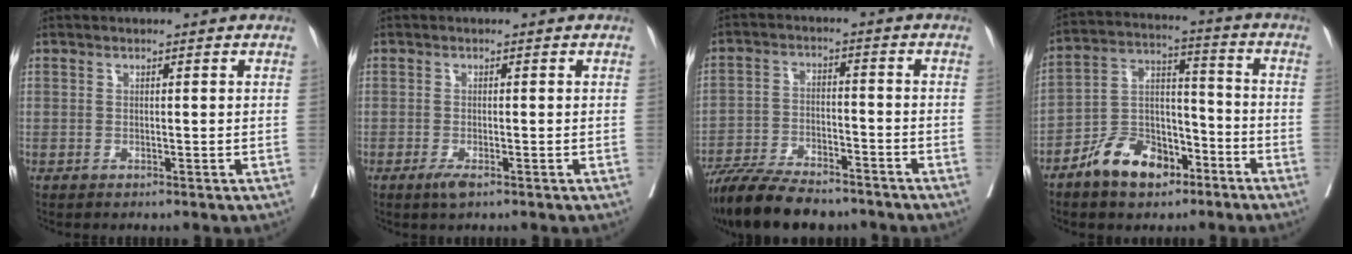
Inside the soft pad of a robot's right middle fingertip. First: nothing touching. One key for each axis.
{"total": 1.8, "fx": -1.1, "fy": 0.4, "fz": 1.4, "tx": -0.028, "ty": -0.004, "tz": -0.020}
{"total": 14.3, "fx": -12.1, "fy": 3.7, "fz": 6.7, "tx": -0.117, "ty": -0.013, "tz": -0.198}
{"total": 10.9, "fx": -7.0, "fy": 5.9, "fz": 6.0, "tx": -0.119, "ty": 0.016, "tz": -0.126}